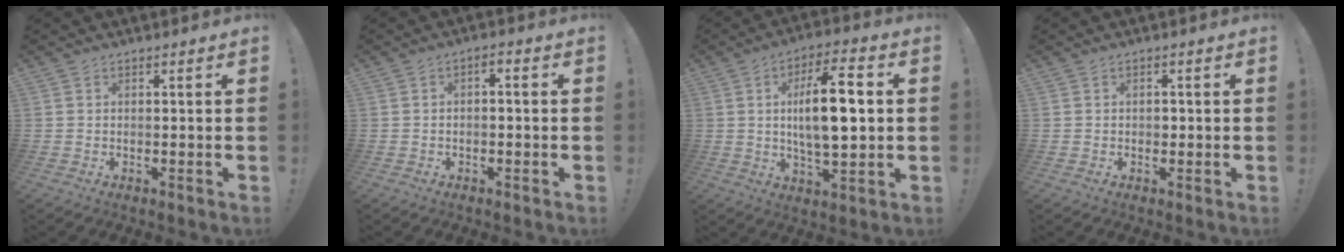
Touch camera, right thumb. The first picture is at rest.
{"total": 2.1, "force": [-1.5, 0.8, 1.2], "torque": [-0.022, 0.010, -0.027]}
{"total": 15.2, "force": [1.2, 5.4, 14.2], "torque": [-0.244, 0.001, 0.010]}
{"total": 1.2, "force": [-0.5, 1.0, 0.5], "torque": [-0.004, 0.002, -0.011]}